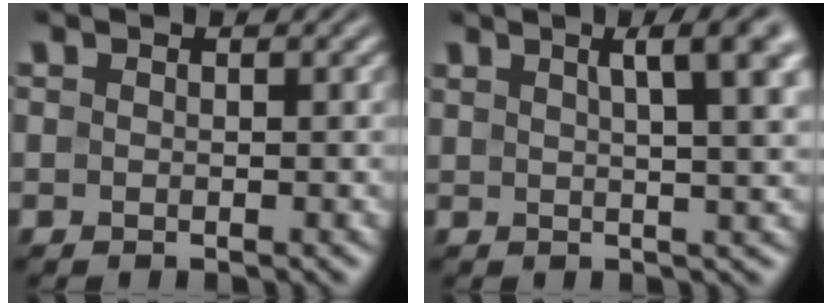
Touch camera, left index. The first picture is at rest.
{"total": 7.4, "force": [3.2, 2.4, 6.2], "torque": [-0.042, 0.025, 0.034]}